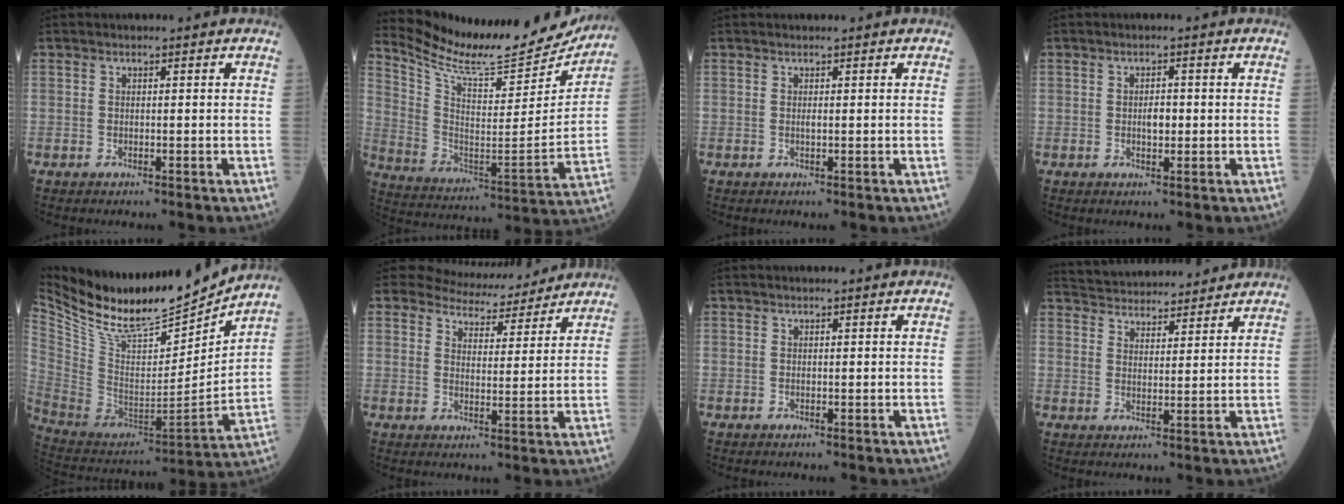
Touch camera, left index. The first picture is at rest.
{"total": 22.1, "force": [21.0, 2.9, 6.1], "torque": [-0.120, -0.069, 0.313]}
{"total": 0.6, "force": [0.3, 0.1, 0.5], "torque": [-0.014, 0.002, 0.005]}
{"total": 1.8, "force": [0.0, 0.8, 1.6], "torque": [-0.028, 0.001, 0.001]}
{"total": 23.2, "force": [20.5, 4.1, 10.0], "torque": [-0.203, -0.027, 0.354]}
{"total": 8.8, "force": [8.4, 2.5, 0.9], "torque": [-0.015, 0.001, 0.113]}
{"total": 0.0}
{"total": 13.6, "force": [13.0, 2.5, 3.0], "torque": [-0.050, 0.031, 0.195]}